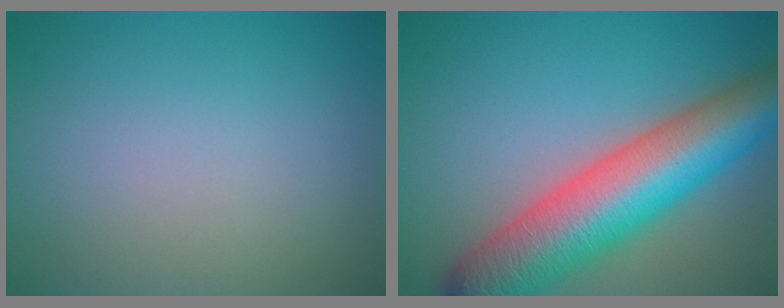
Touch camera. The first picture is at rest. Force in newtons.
{"total": 11.7, "press": 11.7, "slide": 0.5}